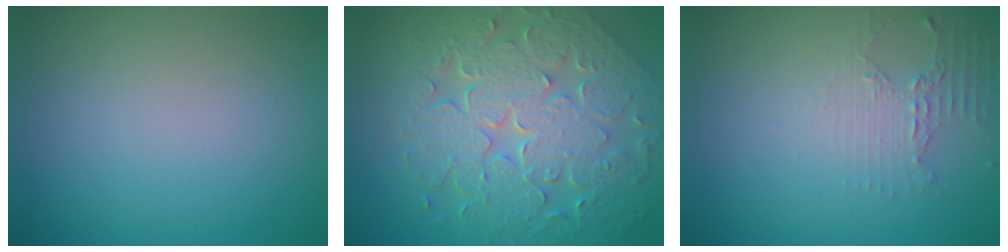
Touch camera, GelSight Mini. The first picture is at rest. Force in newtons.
{"total": 9.9, "press": 6.9, "slide": 7.0}
{"total": 2.2, "press": 1.6, "slide": 1.5}